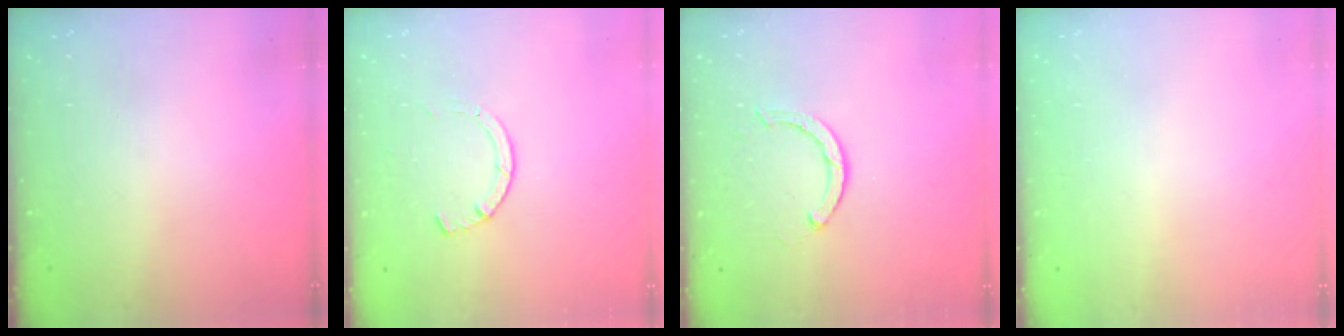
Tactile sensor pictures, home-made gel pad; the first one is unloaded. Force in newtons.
{"total": 3.2, "press": 3.2, "slide": 0.4}
{"total": 2.9, "press": 2.9, "slide": 0.5}
{"total": 2.6, "press": 2.6, "slide": 0.2}